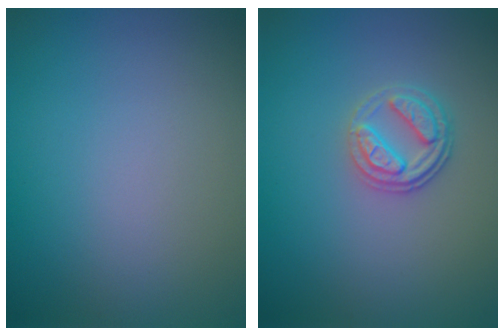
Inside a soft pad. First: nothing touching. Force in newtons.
{"total": 2.7, "press": 2.4, "slide": 1.1}